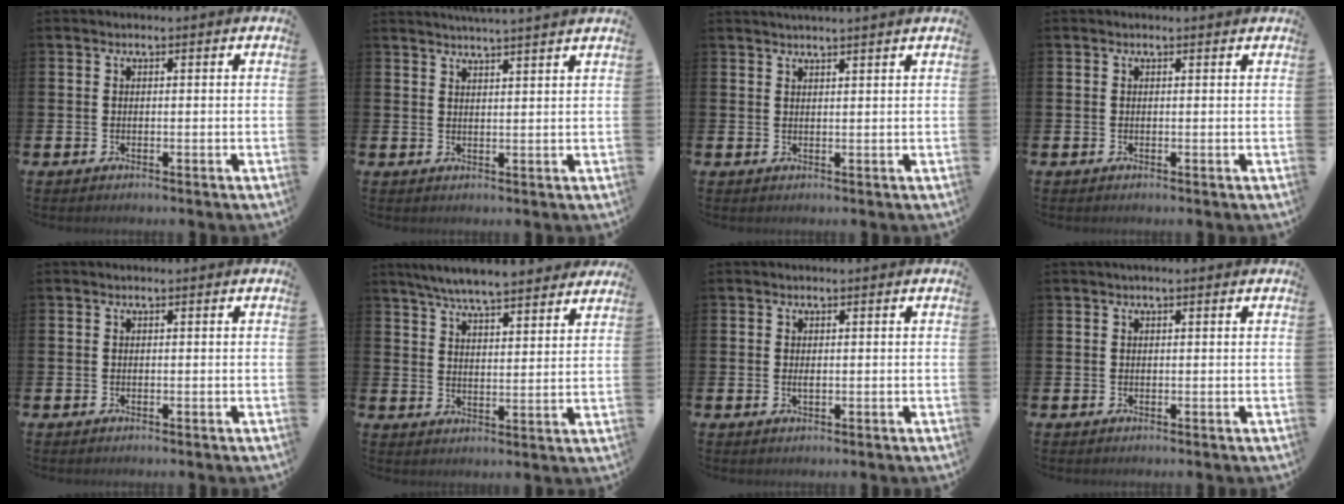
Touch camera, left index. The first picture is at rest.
{"total": 3.1, "force": [3.0, -0.8, 0.0], "torque": [0.001, -0.019, 0.054]}
{"total": 1.8, "force": [1.8, -0.3, 0.1], "torque": [0.003, -0.009, 0.032]}
{"total": 0.0}
{"total": 0.0}
{"total": 6.9, "force": [6.6, 0.6, 1.9], "torque": [-0.050, -0.038, 0.117]}
{"total": 0.9, "force": [0.1, 0.3, 0.8], "torque": [-0.011, 0.000, 0.001]}
{"total": 0.6, "force": [0.4, 0.1, 0.4], "torque": [0.000, 0.000, 0.005]}